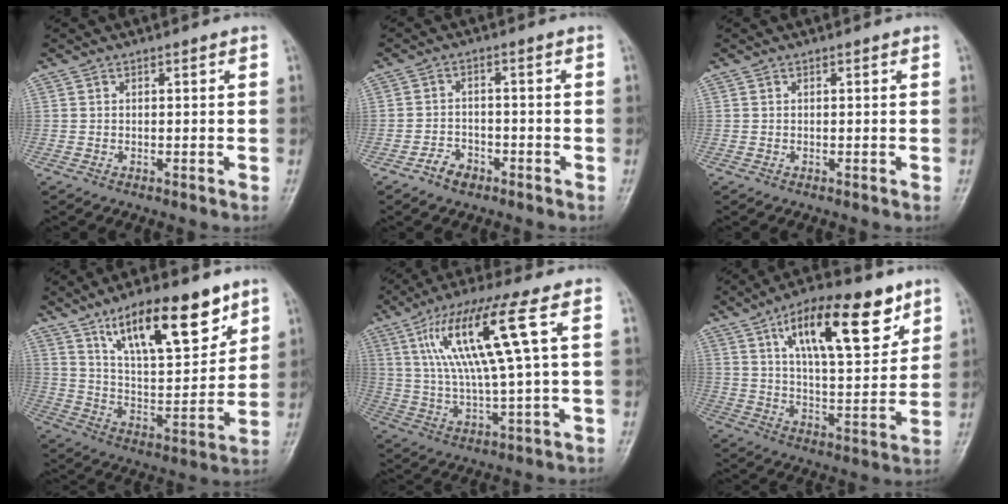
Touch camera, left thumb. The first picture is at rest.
{"total": 3.6, "force": [-2.5, 2.2, 1.4], "torque": [-0.017, 0.020, -0.042]}
{"total": 0.0}
{"total": 18.0, "force": [11.1, 6.3, 12.8], "torque": [-0.170, -0.053, 0.195]}
{"total": 15.2, "force": [4.9, 1.5, 14.2], "torque": [-0.293, -0.003, 0.091]}
{"total": 18.3, "force": [9.6, 6.9, 14.0], "torque": [-0.187, -0.036, 0.157]}